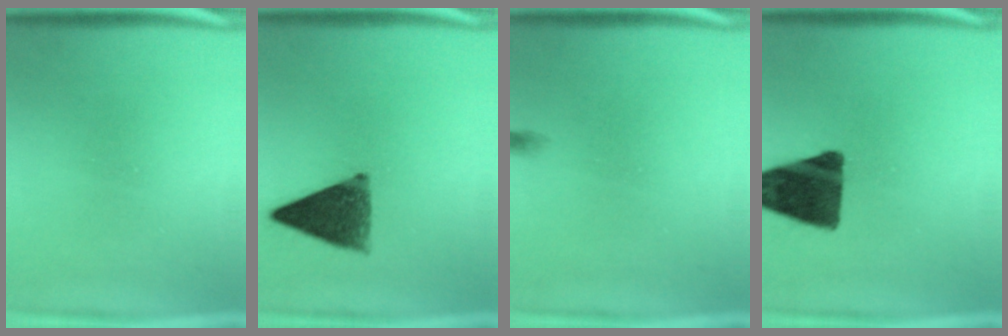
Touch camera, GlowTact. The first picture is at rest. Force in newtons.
{"total": 9.9}
{"total": 0.6}
{"total": 13.4}